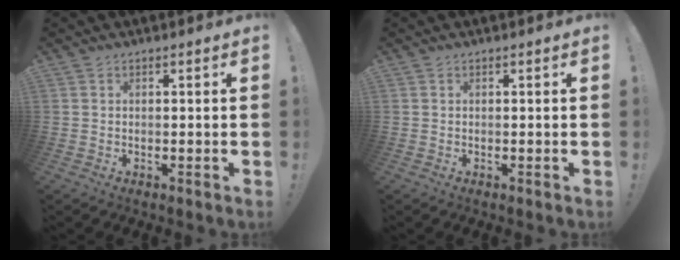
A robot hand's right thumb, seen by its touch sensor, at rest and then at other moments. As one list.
[{"total": 0.0}]